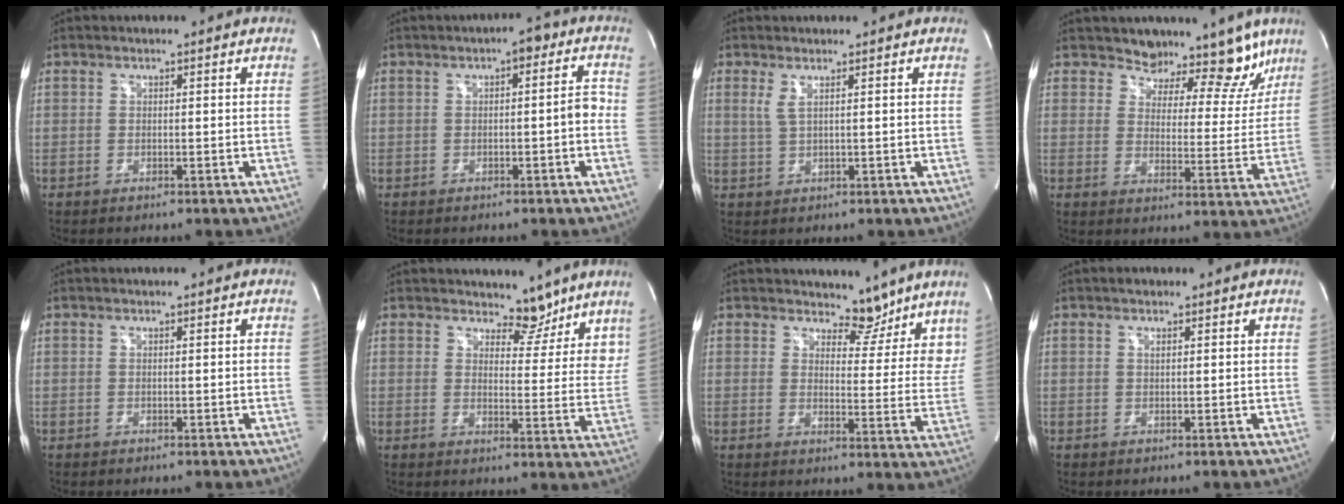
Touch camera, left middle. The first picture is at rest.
{"total": 4.4, "force": [0.0, 1.3, 4.2], "torque": [-0.049, 0.018, -0.007]}
{"total": 1.7, "force": [0.8, -0.1, 1.5], "torque": [-0.040, 0.000, 0.021]}
{"total": 12.3, "force": [10.6, 5.2, 3.6], "torque": [-0.014, -0.016, 0.110]}
{"total": 0.0}
{"total": 8.4, "force": [7.5, 3.3, 1.7], "torque": [0.007, -0.027, 0.081]}
{"total": 9.8, "force": [8.9, 3.6, 1.8], "torque": [0.011, -0.031, 0.090]}
{"total": 0.7, "force": [0.4, 0.3, 0.5], "torque": [-0.014, 0.005, 0.010]}